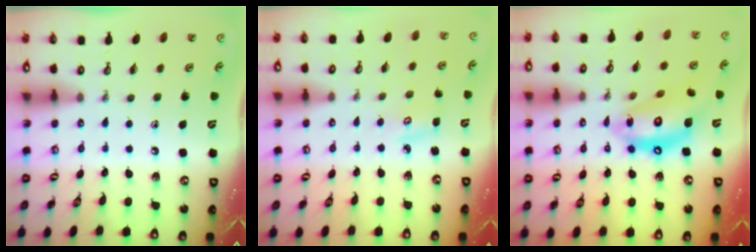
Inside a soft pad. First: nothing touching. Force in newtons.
{"total": 3.5, "press": 3.4, "slide": 0.4}
{"total": 15.6, "press": 15.5, "slide": 1.5}